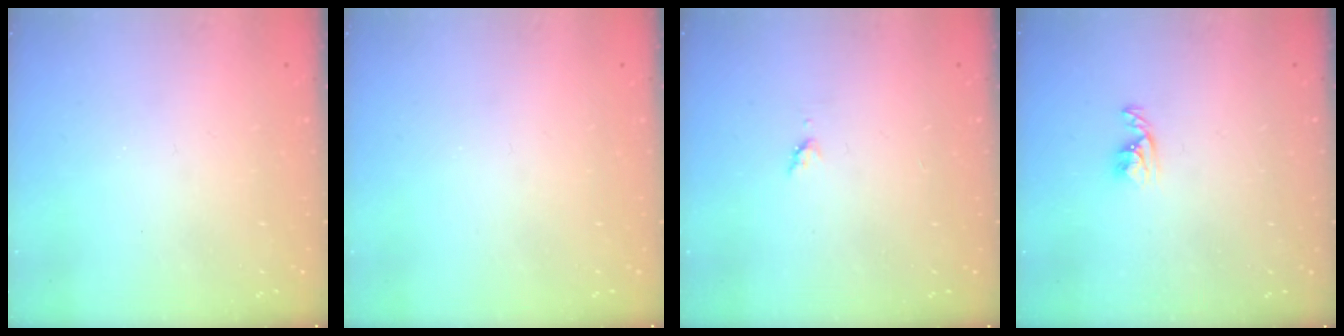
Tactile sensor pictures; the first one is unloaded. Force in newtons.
{"total": 0.0}
{"total": 3.5, "press": 3.4, "slide": 0.5}
{"total": 4.3, "press": 4.2, "slide": 0.8}